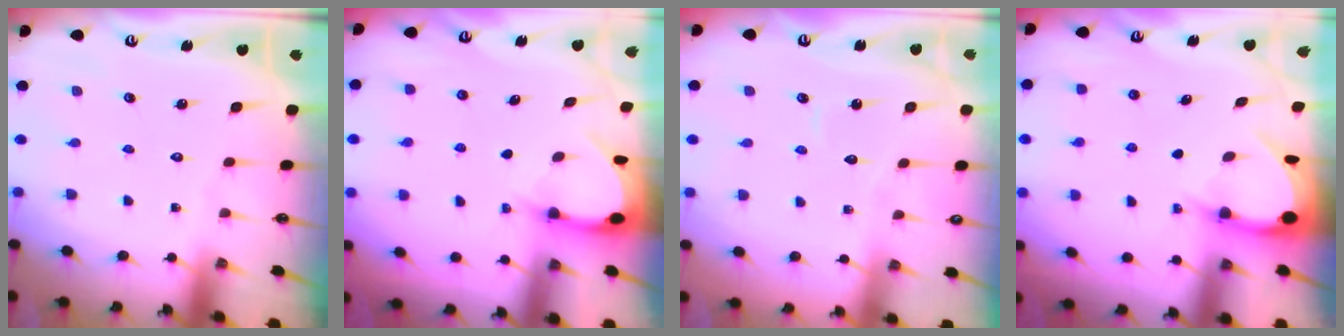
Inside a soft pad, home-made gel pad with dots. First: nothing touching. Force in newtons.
{"total": 3.0, "press": 3.0, "slide": 0.3}
{"total": 2.9, "press": 2.9, "slide": 0.3}
{"total": 4.2, "press": 4.2, "slide": 0.3}